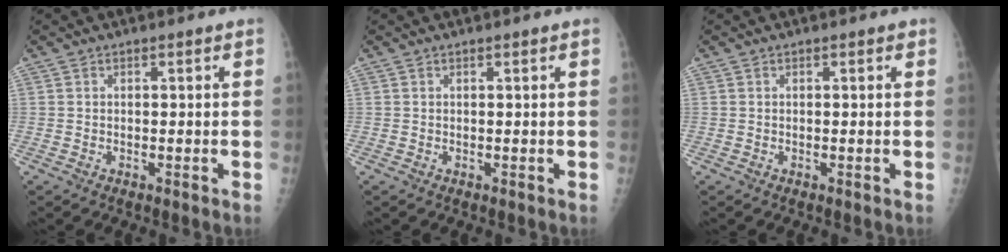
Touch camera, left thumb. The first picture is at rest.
{"total": 0.0}
{"total": 0.0}